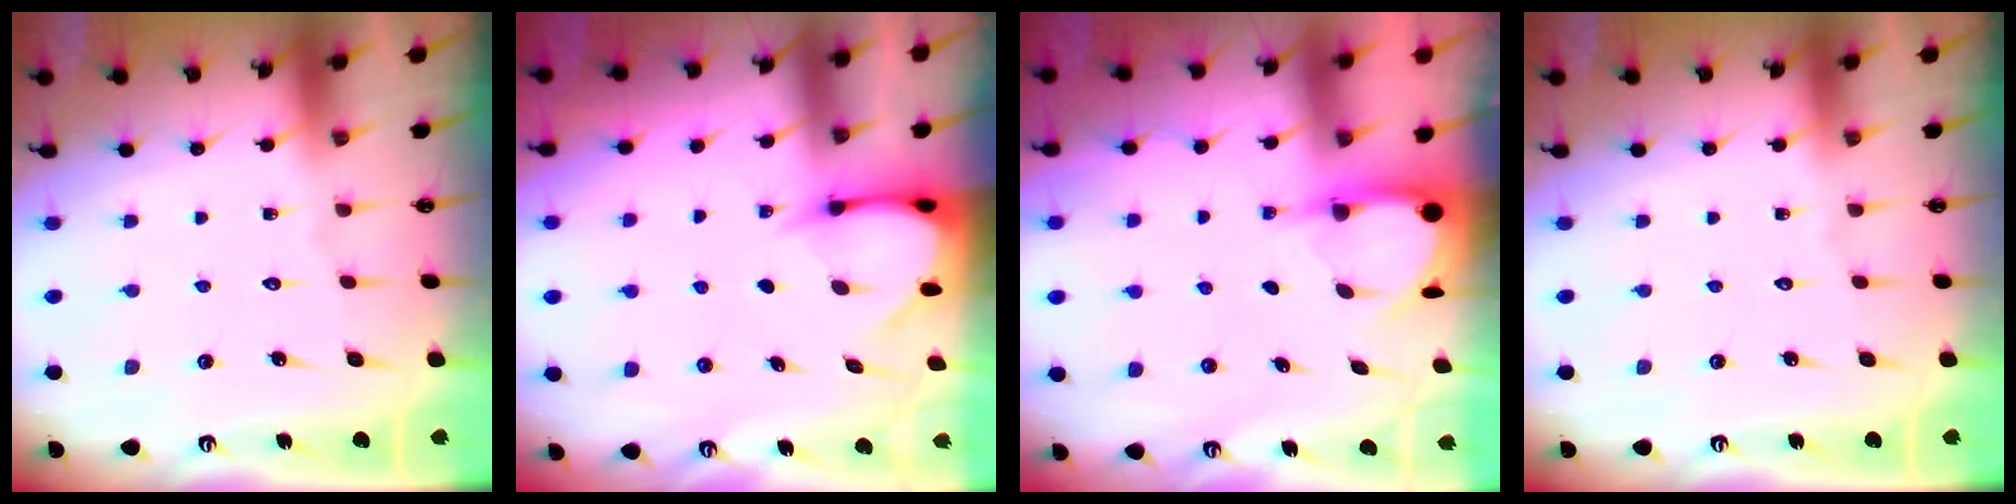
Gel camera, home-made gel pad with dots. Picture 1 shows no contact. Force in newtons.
{"total": 3.7, "press": 3.7, "slide": 0.3}
{"total": 4.0, "press": 4.0, "slide": 0.3}
{"total": 0.0}